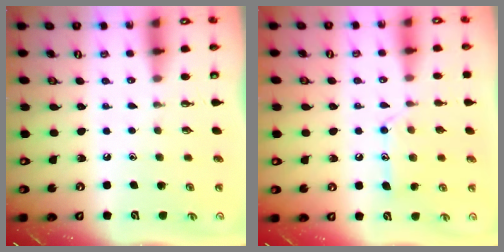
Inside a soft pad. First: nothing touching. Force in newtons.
{"total": 12.8, "press": 12.8, "slide": 0.8}